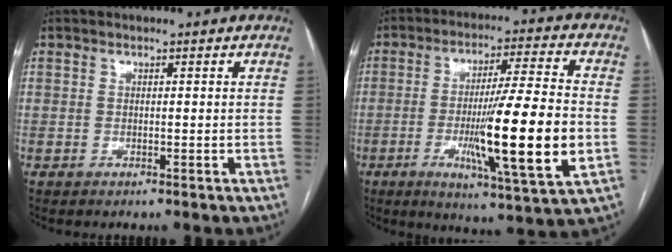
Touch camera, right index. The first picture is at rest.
{"total": 18.0, "force": [-3.5, 0.3, 17.7], "torque": [-0.293, -0.021, -0.059]}